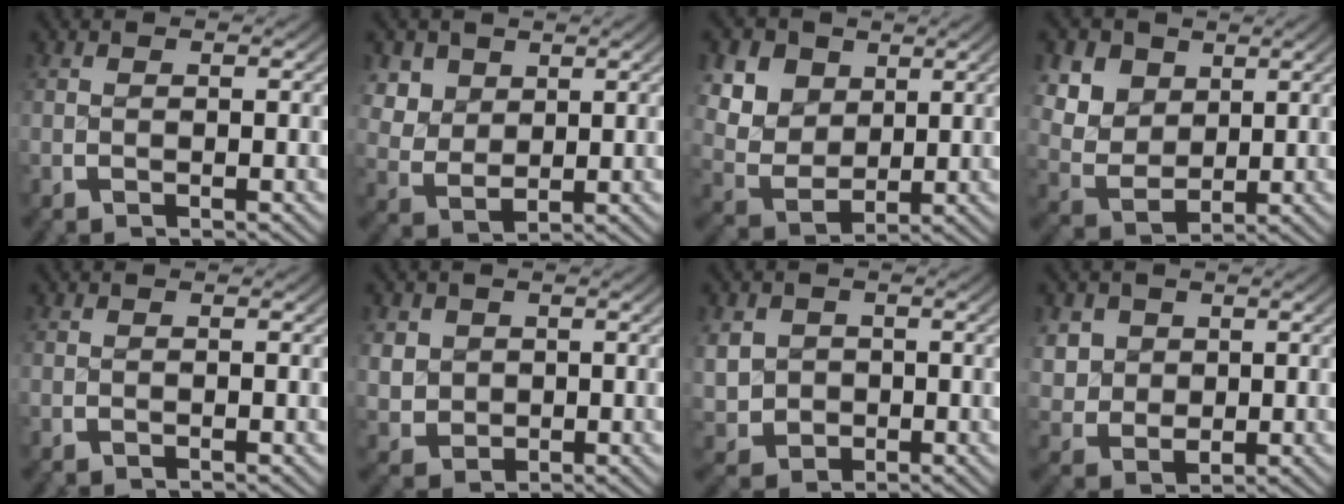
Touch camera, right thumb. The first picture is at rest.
{"total": 5.9, "force": [1.2, 4.7, 3.3], "torque": [-0.086, -0.025, 0.035]}
{"total": 10.6, "force": [1.2, 8.7, 6.0], "torque": [-0.146, -0.030, 0.024]}
{"total": 9.5, "force": [1.2, 7.8, 5.4], "torque": [-0.135, -0.029, 0.028]}
{"total": 0.0}
{"total": 4.4, "force": [0.2, 3.9, 2.0], "torque": [-0.061, -0.027, 0.021]}
{"total": 5.6, "force": [-0.3, 4.9, 2.8], "torque": [-0.074, -0.027, 0.010]}
{"total": 5.6, "force": [0.7, 4.8, 2.8], "torque": [-0.082, -0.030, 0.029]}